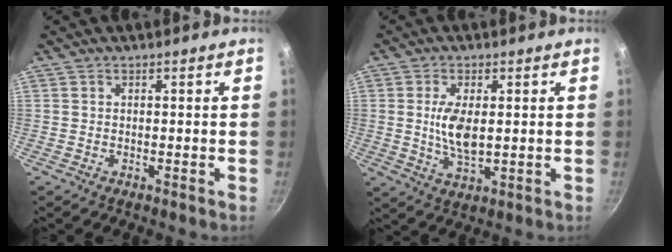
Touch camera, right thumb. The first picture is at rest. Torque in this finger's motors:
{"motor_torque": [1.16, 1.33, 1.02, 0.19, 0.25]}